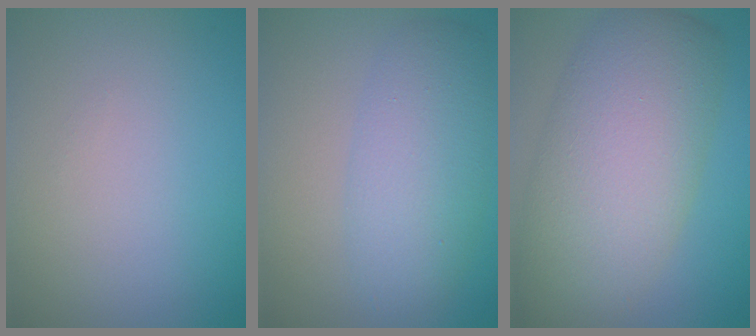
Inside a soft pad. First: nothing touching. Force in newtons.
{"total": 5.2, "press": 5.2, "slide": 0.2}
{"total": 10.0, "press": 10.0, "slide": 0.5}